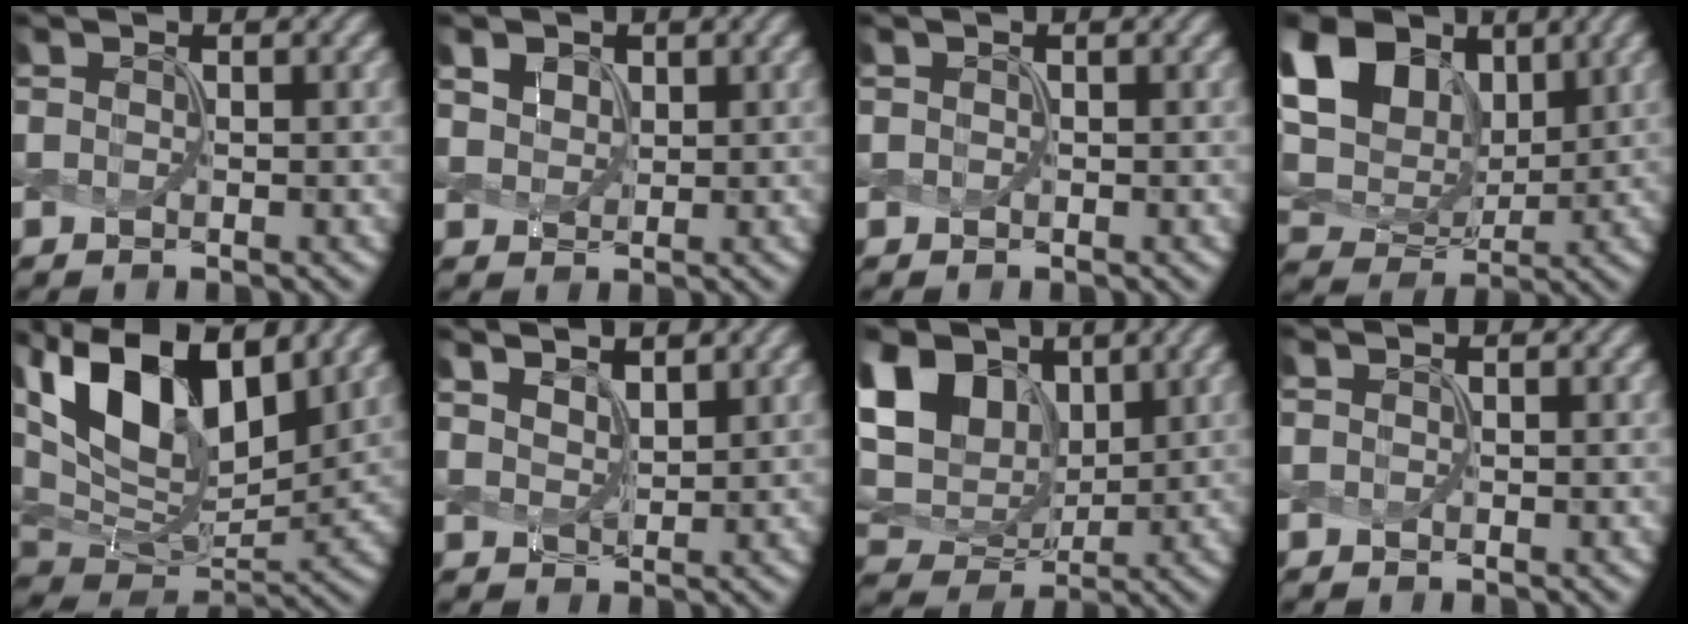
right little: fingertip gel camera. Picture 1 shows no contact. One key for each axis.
{"total": 1.4, "fx": 0.8, "fy": 1.1, "fz": 0.4, "tx": -0.020, "ty": -0.002, "tz": 0.023}
{"total": 0.0}
{"total": 12.3, "fx": 5.0, "fy": 8.3, "fz": 7.5, "tx": -0.179, "ty": 0.029, "tz": 0.082}
{"total": 14.3, "fx": 6.1, "fy": 7.6, "fz": 10.4, "tx": -0.210, "ty": 0.016, "tz": 0.113}
{"total": 3.6, "fx": 2.8, "fy": 1.3, "fz": 1.9, "tx": -0.027, "ty": 0.015, "tz": 0.034}
{"total": 10.9, "fx": 4.2, "fy": 7.6, "fz": 6.6, "tx": -0.167, "ty": 0.025, "tz": 0.074}
{"total": 0.0}